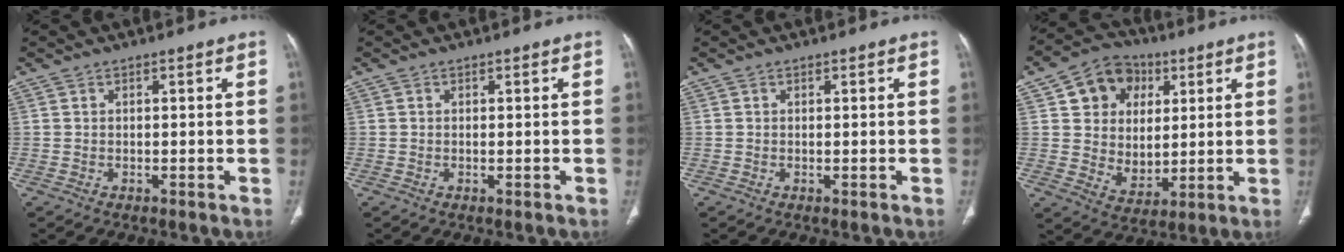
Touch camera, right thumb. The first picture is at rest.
{"total": 0.0}
{"total": 0.0}
{"total": 13.3, "force": [4.5, 11.1, 5.8], "torque": [-0.053, -0.014, 0.083]}